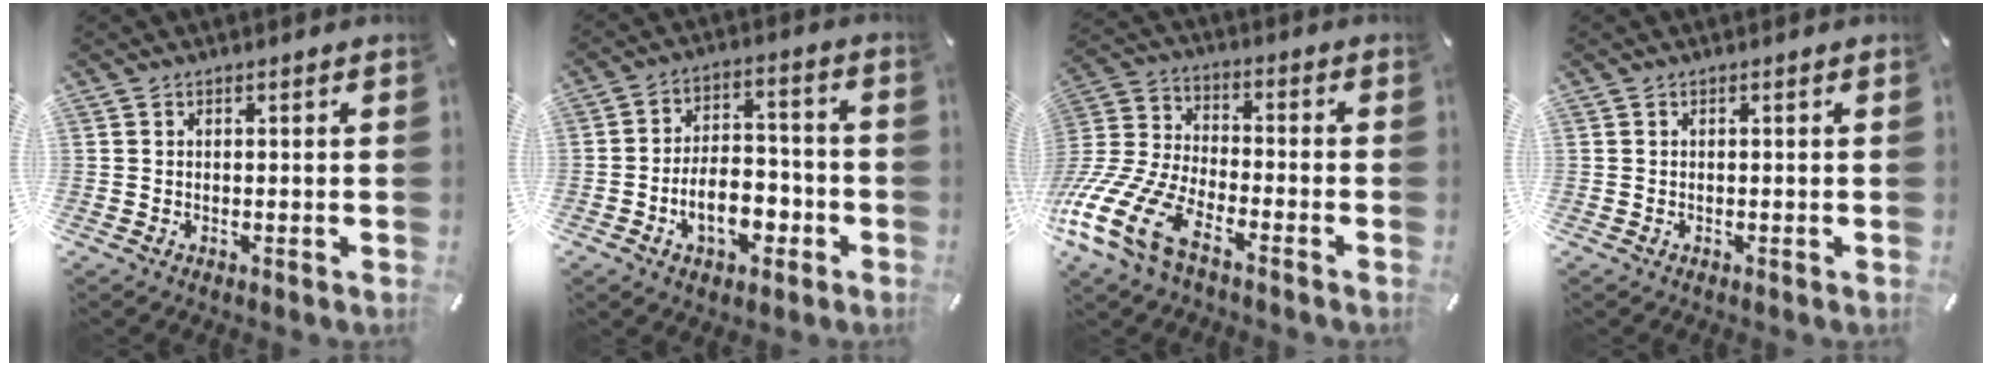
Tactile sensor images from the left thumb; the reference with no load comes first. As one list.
[{"total": 10.8, "force": [-4.1, 7.1, 7.1], "torque": [-0.114, 0.019, -0.071]}, {"total": 15.8, "force": [-10.6, 7.1, 9.4], "torque": [-0.213, 0.039, -0.200]}, {"total": 0.0}]